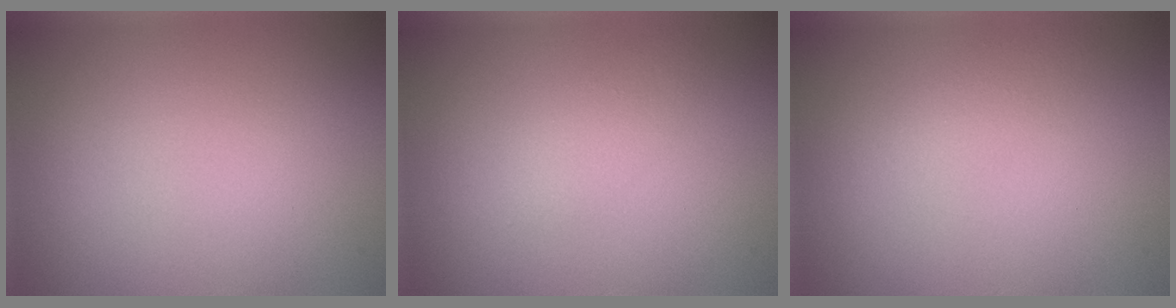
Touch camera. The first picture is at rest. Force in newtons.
{"total": 1.7, "press": 1.7, "slide": 0.0}
{"total": 1.5, "press": 1.5, "slide": 0.1}